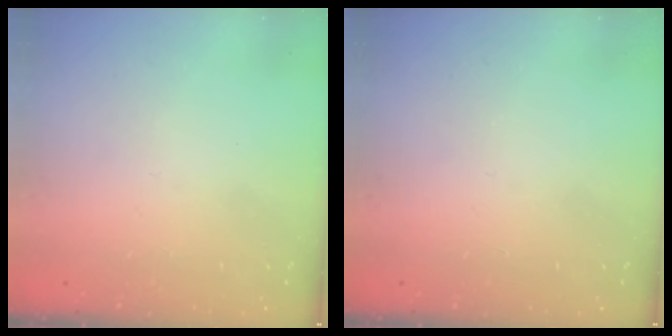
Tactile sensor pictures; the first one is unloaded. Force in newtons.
{"total": 0.0}